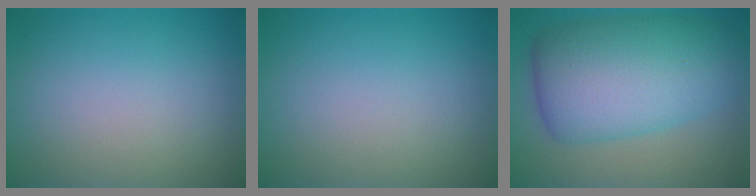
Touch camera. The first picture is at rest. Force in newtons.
{"total": 0.0}
{"total": 10.5, "press": 10.5, "slide": 0.2}